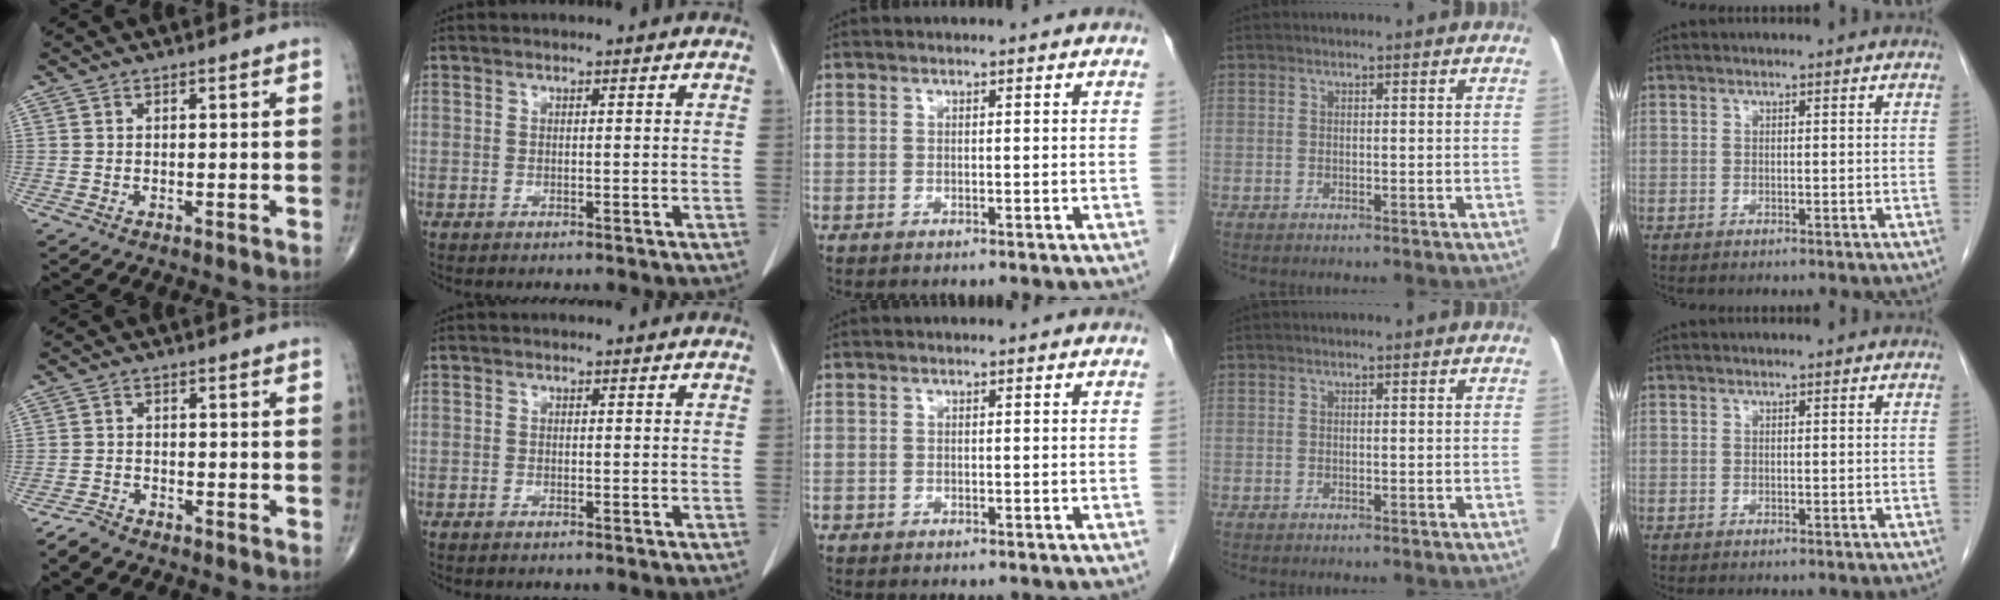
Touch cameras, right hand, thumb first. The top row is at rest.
{"thumb": {"total": 2.7, "force": [-2.5, 0.8, 0.5], "torque": [-0.018, 0.003, -0.052]}, "index": {"total": 0.8, "force": [-0.4, 0.5, 0.5], "torque": [-0.012, 0.000, -0.005]}}